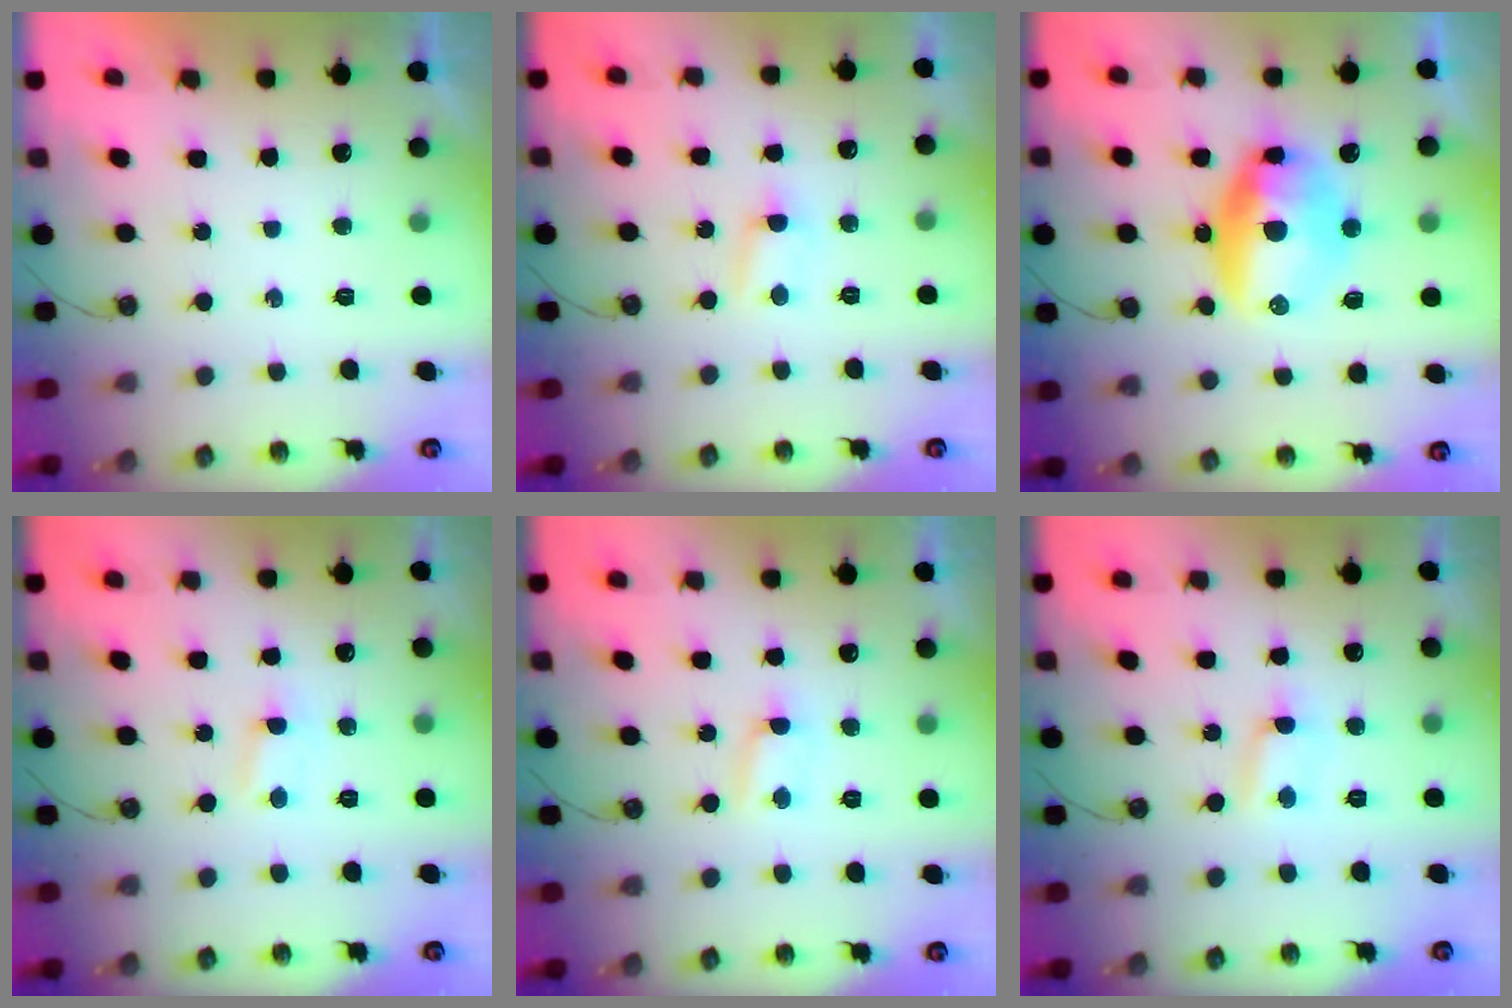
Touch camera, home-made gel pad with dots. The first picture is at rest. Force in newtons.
{"total": 3.5, "press": 3.4, "slide": 0.4}
{"total": 12.3, "press": 12.1, "slide": 1.8}
{"total": 0.6, "press": 0.6, "slide": 0.1}
{"total": 2.4, "press": 2.4, "slide": 0.3}
{"total": 1.8, "press": 1.8, "slide": 0.2}